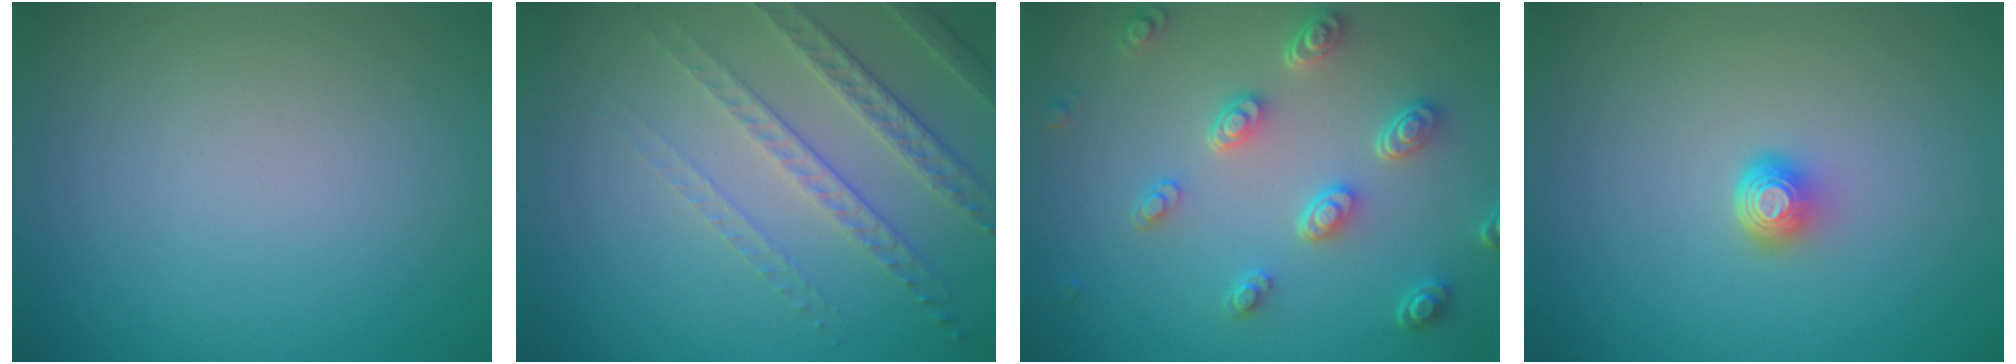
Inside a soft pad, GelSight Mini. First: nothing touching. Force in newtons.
{"total": 4.7, "press": 3.1, "slide": 3.4}
{"total": 4.6, "press": 3.4, "slide": 3.0}
{"total": 1.8, "press": 1.3, "slide": 1.3}